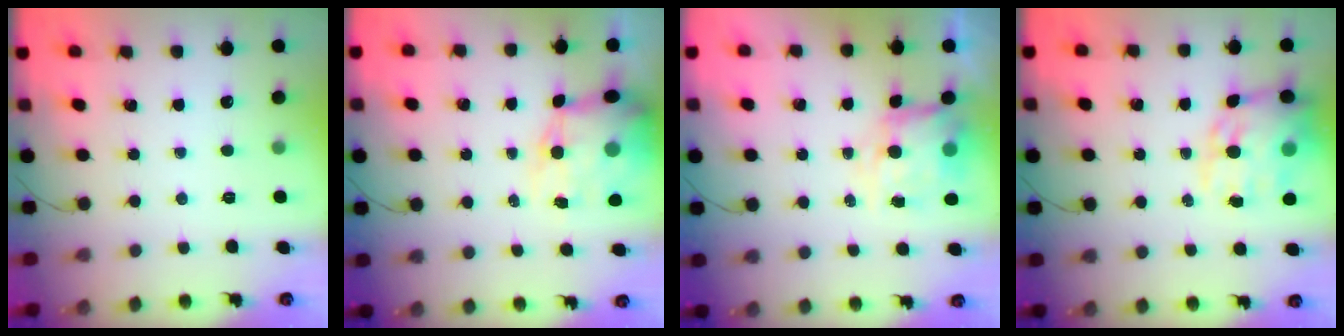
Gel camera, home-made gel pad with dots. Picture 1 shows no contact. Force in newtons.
{"total": 13.9, "press": 13.6, "slide": 3.2}
{"total": 9.0, "press": 8.7, "slide": 2.3}
{"total": 16.3, "press": 15.7, "slide": 4.5}